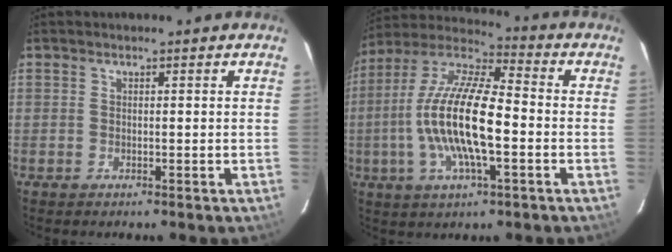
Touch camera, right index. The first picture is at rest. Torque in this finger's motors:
{"motor_torque": [1.34, -0.80, 1.05, 0.21]}